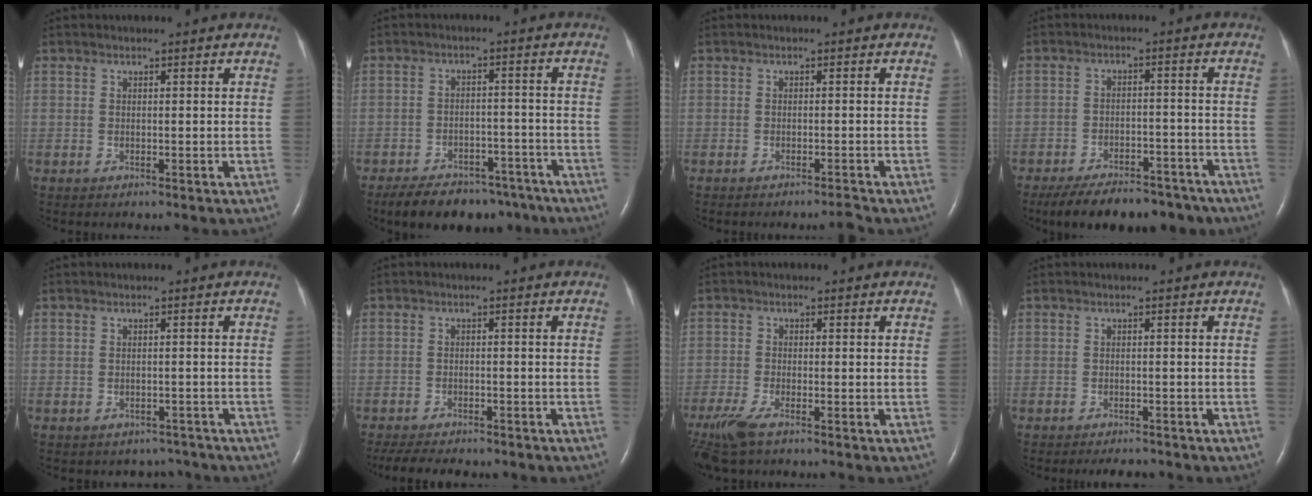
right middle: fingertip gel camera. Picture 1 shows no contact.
{"total": 13.3, "force": [-10.4, 6.5, 5.0], "torque": [-0.078, 0.009, -0.142]}
{"total": 1.2, "force": [-1.1, -0.4, 0.1], "torque": [-0.004, -0.004, -0.015]}
{"total": 14.1, "force": [-11.4, 5.7, 5.9], "torque": [-0.097, 0.003, -0.160]}
{"total": 3.5, "force": [-3.0, 1.8, -0.3], "torque": [0.007, 0.013, -0.036]}
{"total": 9.0, "force": [-7.6, 2.4, 4.0], "torque": [-0.067, -0.005, -0.104]}
{"total": 6.4, "force": [-4.5, 1.4, 4.3], "torque": [-0.096, -0.019, -0.085]}
{"total": 3.0, "force": [-2.7, 0.8, 1.0], "torque": [-0.015, -0.006, -0.035]}